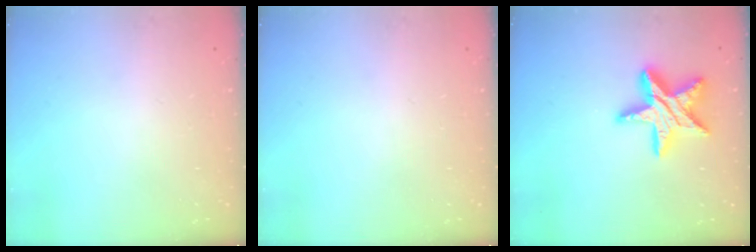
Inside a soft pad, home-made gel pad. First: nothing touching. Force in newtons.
{"total": 0.0}
{"total": 17.7, "press": 17.6, "slide": 1.6}